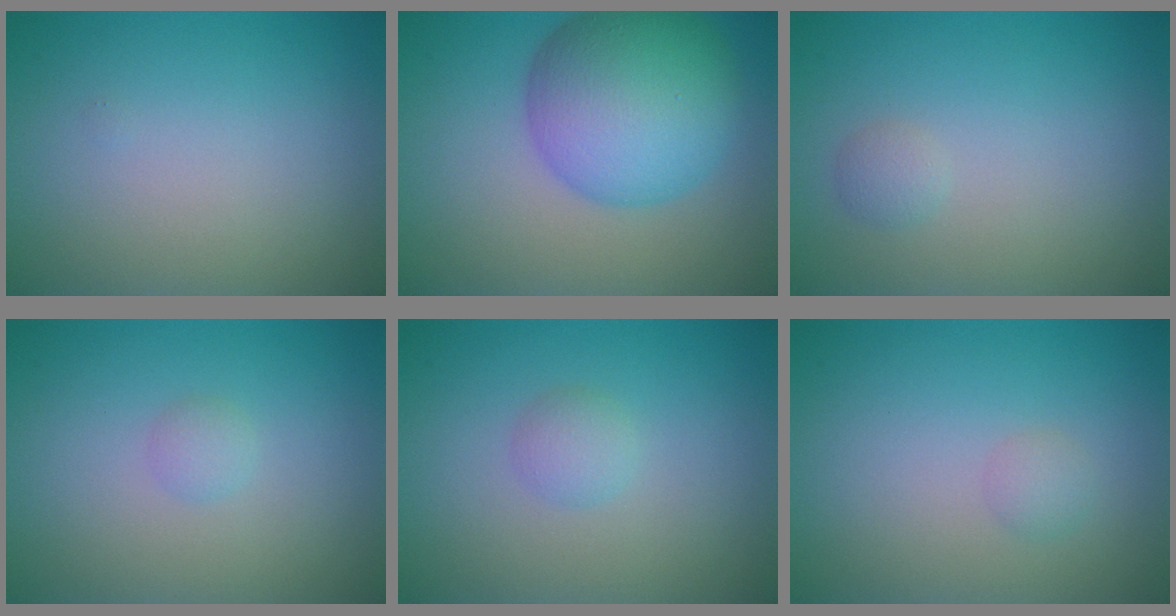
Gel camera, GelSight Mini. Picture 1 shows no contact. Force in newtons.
{"total": 9.9, "press": 9.9, "slide": 0.2}
{"total": 0.9, "press": 0.9, "slide": 0.0}
{"total": 0.8, "press": 0.8, "slide": 0.1}
{"total": 1.4, "press": 1.4, "slide": 0.0}
{"total": 1.0, "press": 1.0, "slide": 0.0}